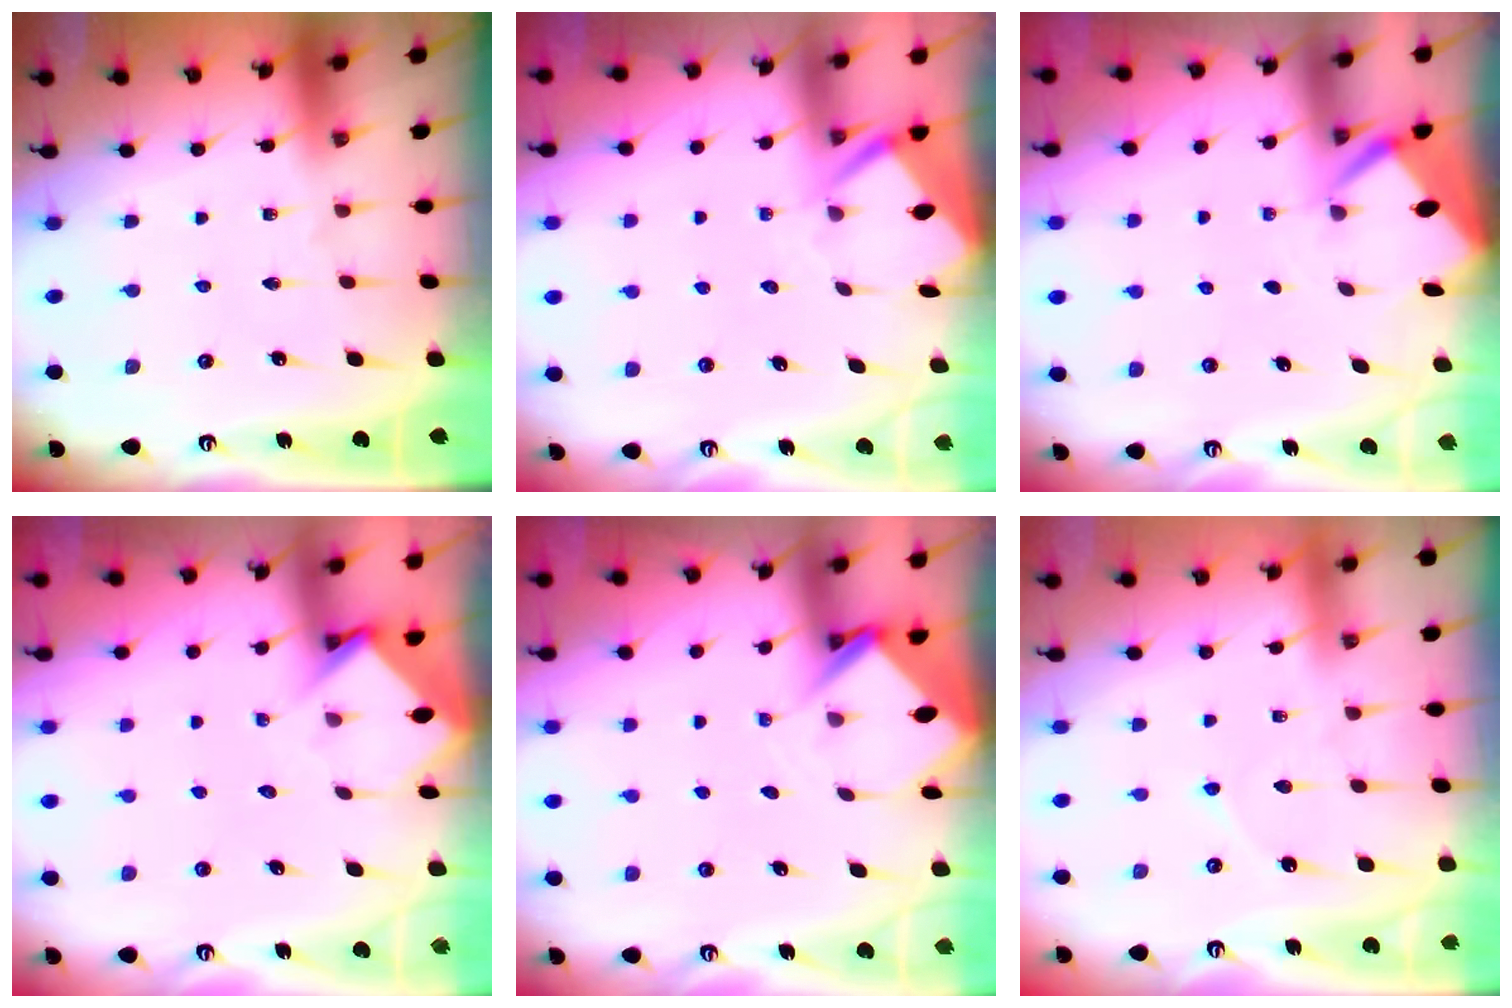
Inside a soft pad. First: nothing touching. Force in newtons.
{"total": 3.4, "press": 3.4, "slide": 0.3}
{"total": 2.7, "press": 2.7, "slide": 0.3}
{"total": 3.8, "press": 3.8, "slide": 0.2}
{"total": 3.6, "press": 3.6, "slide": 0.3}
{"total": 3.8, "press": 3.8, "slide": 0.2}